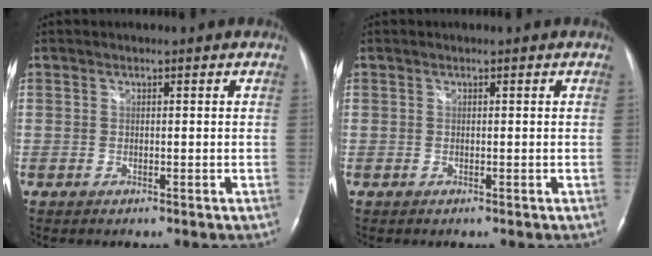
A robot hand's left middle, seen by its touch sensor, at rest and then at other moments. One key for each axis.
{"total": 0.0}